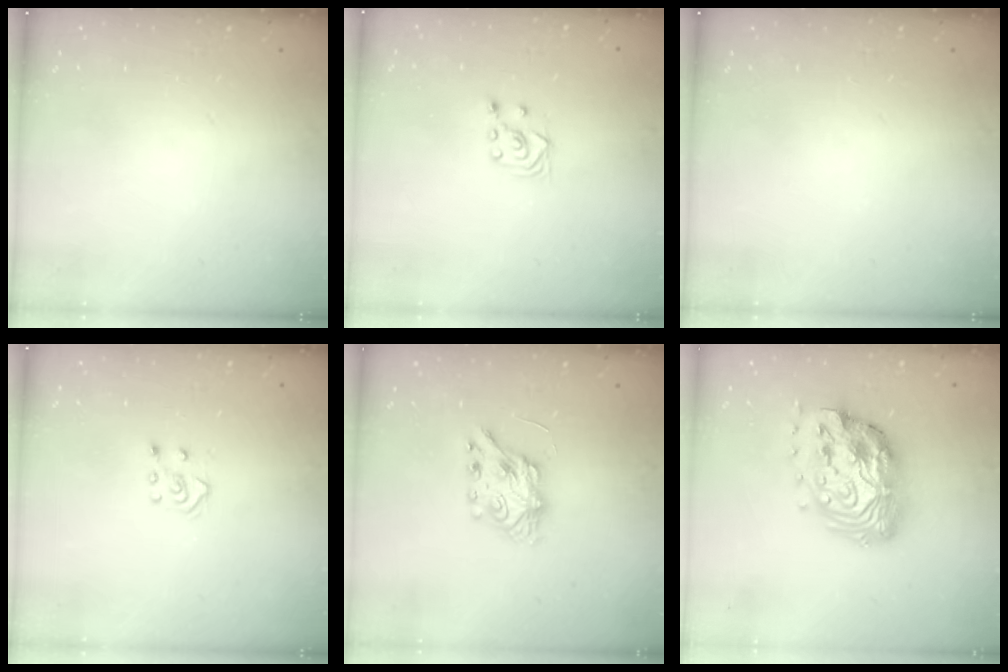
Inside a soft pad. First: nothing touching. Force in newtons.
{"total": 2.8, "press": 2.6, "slide": 1.1}
{"total": 0.0}
{"total": 4.3, "press": 4.2, "slide": 0.5}
{"total": 7.2, "press": 7.1, "slide": 0.4}
{"total": 18.2, "press": 18.1, "slide": 1.3}